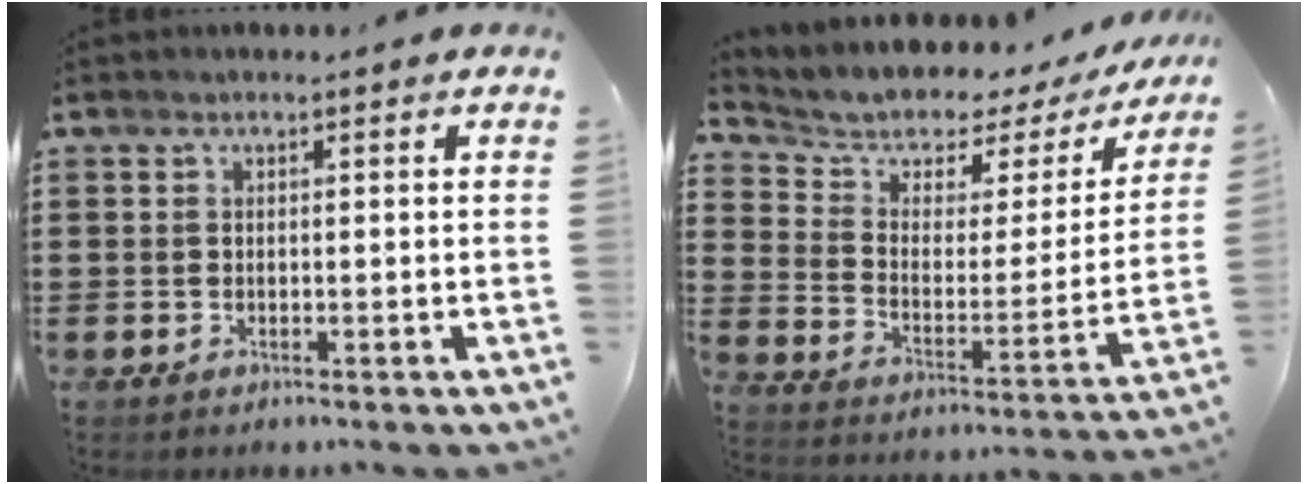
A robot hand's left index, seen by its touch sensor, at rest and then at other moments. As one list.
[{"total": 4.1, "force": [3.5, 2.1, 0.9], "torque": [-0.048, -0.032, 0.052]}]